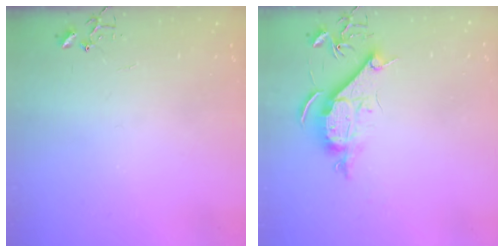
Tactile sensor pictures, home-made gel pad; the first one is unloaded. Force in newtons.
{"total": 9.5, "press": 9.4, "slide": 0.8}